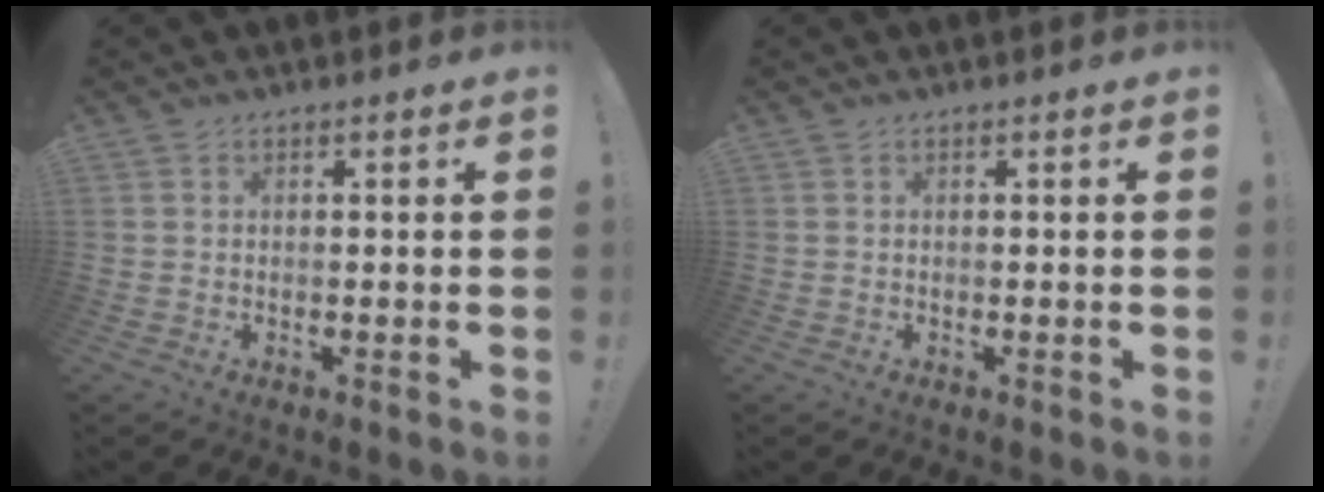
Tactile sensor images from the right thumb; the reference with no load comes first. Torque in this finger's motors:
{"motor_torque": [0.00, 0.00, 0.07, 0.07, 0.00]}